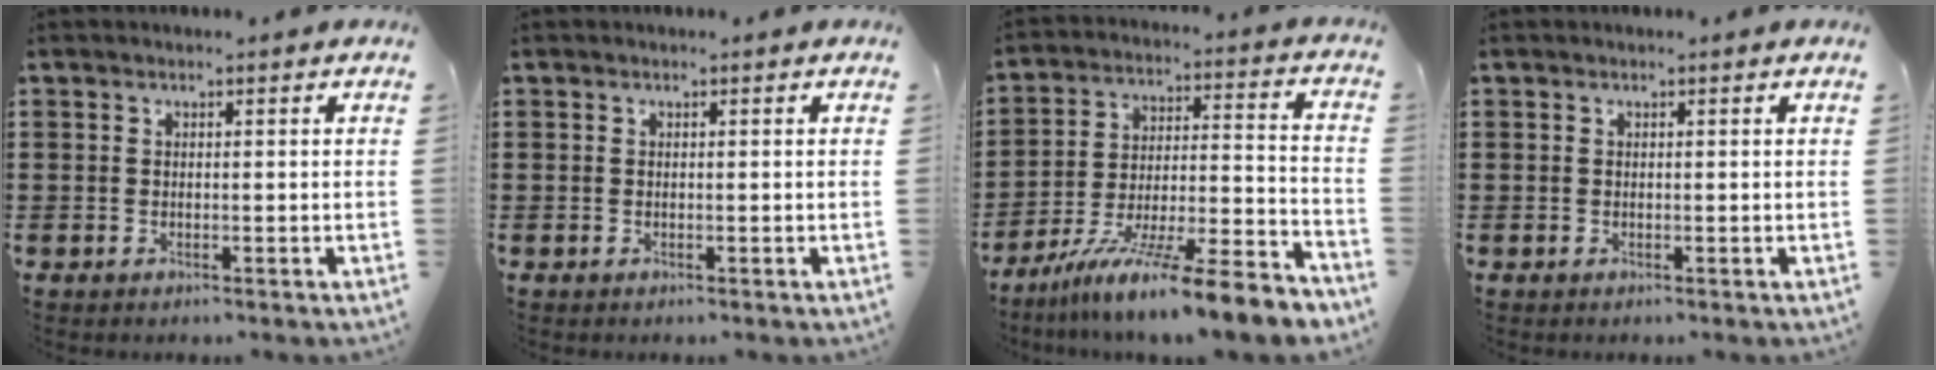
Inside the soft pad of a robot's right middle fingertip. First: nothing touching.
{"total": 0.0}
{"total": 11.5, "force": [-9.6, -0.7, 6.4], "torque": [-0.101, 0.006, -0.181]}
{"total": 0.0}